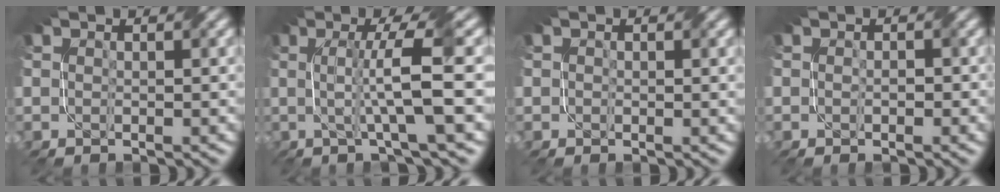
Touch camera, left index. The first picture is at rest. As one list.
[{"total": 6.7, "force": [0.2, 0.7, 6.6], "torque": [-0.110, 0.009, 0.003]}, {"total": 0.9, "force": [0.5, 0.6, 0.4], "torque": [-0.003, -0.001, 0.007]}, {"total": 1.4, "force": [-0.3, 0.7, 1.2], "torque": [-0.019, -0.002, -0.002]}]